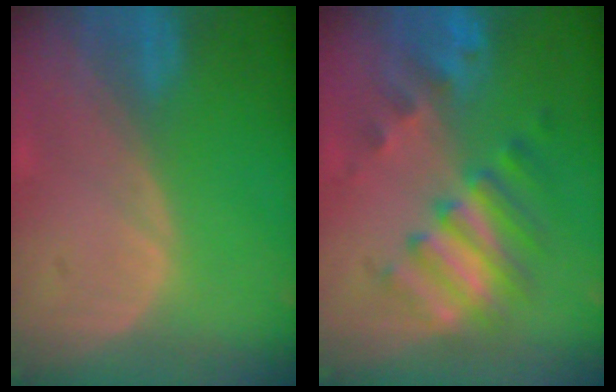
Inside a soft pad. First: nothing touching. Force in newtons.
{"total": 8.2, "press": 7.8, "slide": 2.8}